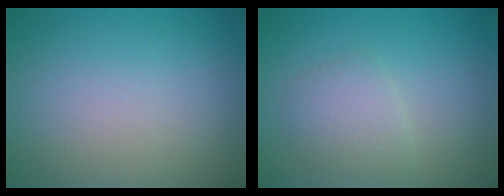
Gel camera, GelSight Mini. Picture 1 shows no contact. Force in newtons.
{"total": 2.3, "press": 2.3, "slide": 0.1}